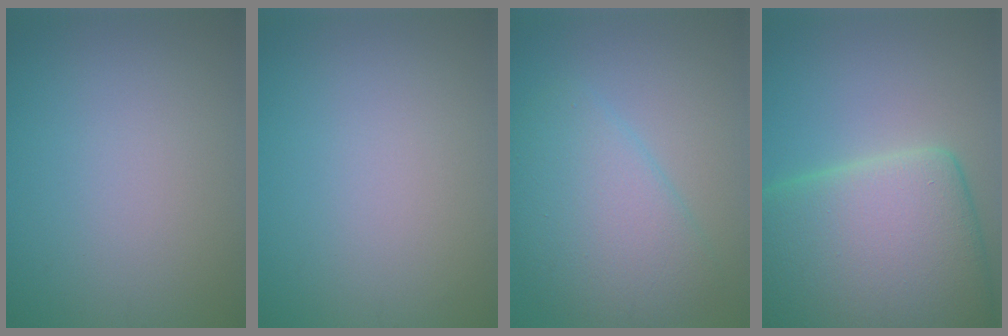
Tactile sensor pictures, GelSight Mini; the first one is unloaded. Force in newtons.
{"total": 0.0}
{"total": 5.8, "press": 5.8, "slide": 0.1}
{"total": 14.8, "press": 14.8, "slide": 1.2}